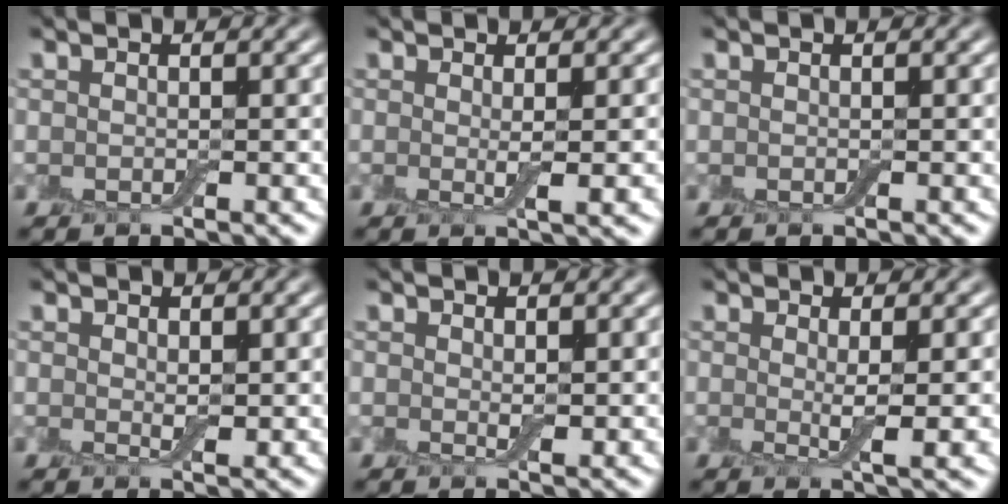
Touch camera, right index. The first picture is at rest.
{"total": 1.4, "force": [0.0, -0.2, 1.4], "torque": [-0.027, -0.003, 0.000]}
{"total": 0.0}
{"total": 1.1, "force": [0.4, 0.5, 0.9], "torque": [-0.018, -0.001, 0.010]}
{"total": 0.8, "force": [0.3, 0.4, 0.6], "torque": [-0.013, 0.001, 0.007]}
{"total": 2.0, "force": [0.4, -0.1, 2.0], "torque": [-0.036, -0.005, 0.007]}